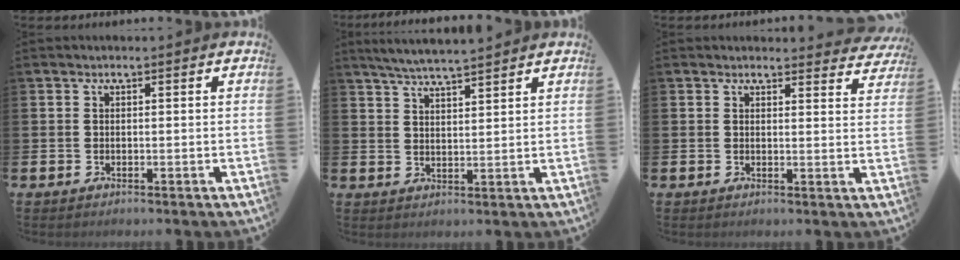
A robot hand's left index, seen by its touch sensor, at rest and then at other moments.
{"total": 4.9, "force": [4.7, -0.1, 1.3], "torque": [-0.039, -0.017, 0.085]}
{"total": 2.4, "force": [2.3, 0.4, 0.0], "torque": [0.018, -0.019, 0.037]}